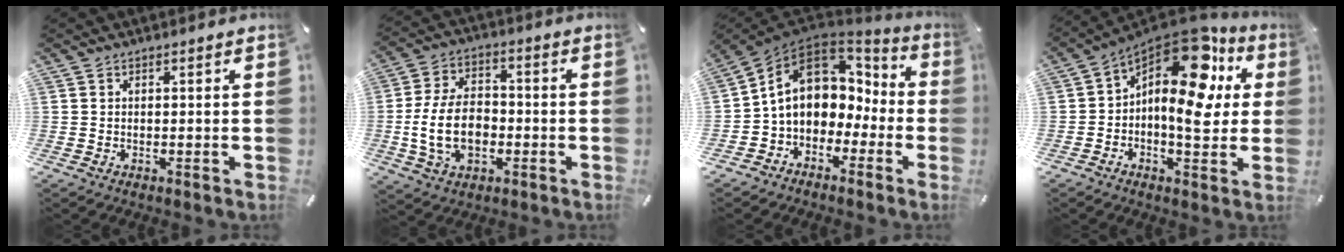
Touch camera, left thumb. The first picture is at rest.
{"total": 13.8, "force": [-2.3, 9.4, 9.9], "torque": [-0.223, 0.007, -0.039]}
{"total": 12.6, "force": [1.7, 10.2, 7.2], "torque": [-0.138, -0.003, 0.031]}
{"total": 17.9, "force": [6.5, 8.9, 14.1], "torque": [-0.223, -0.057, 0.103]}